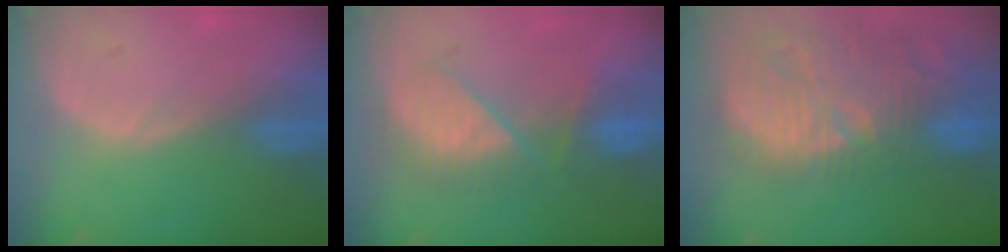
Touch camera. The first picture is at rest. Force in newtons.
{"total": 7.4, "press": 7.3, "slide": 1.1}
{"total": 15.1, "press": 13.2, "slide": 7.4}